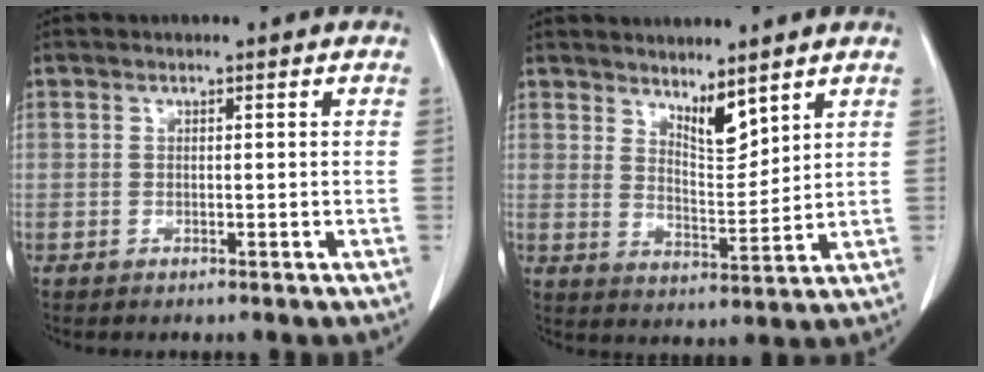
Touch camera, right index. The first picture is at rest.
{"total": 5.3, "force": [4.2, 1.3, 2.9], "torque": [-0.053, -0.013, 0.082]}